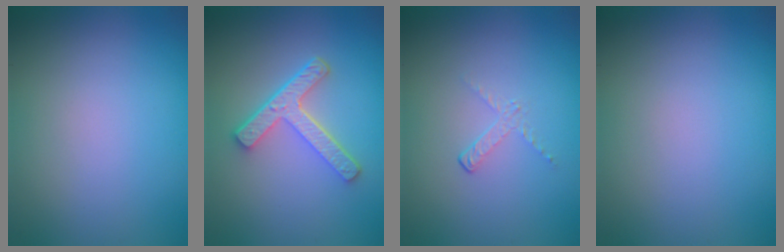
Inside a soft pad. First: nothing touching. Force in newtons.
{"total": 4.3, "press": 3.2, "slide": 2.9}
{"total": 1.1, "press": 0.4, "slide": 1.1}
{"total": 0.0}